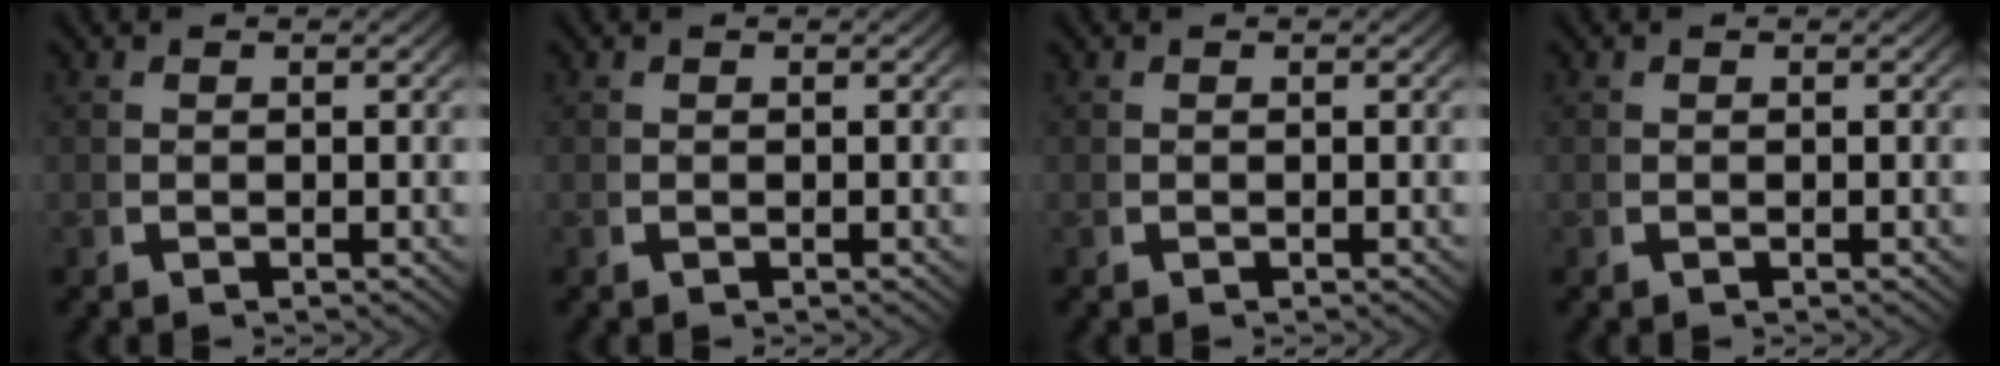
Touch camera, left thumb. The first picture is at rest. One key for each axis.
{"total": 0.0}
{"total": 0.0}
{"total": 0.0}